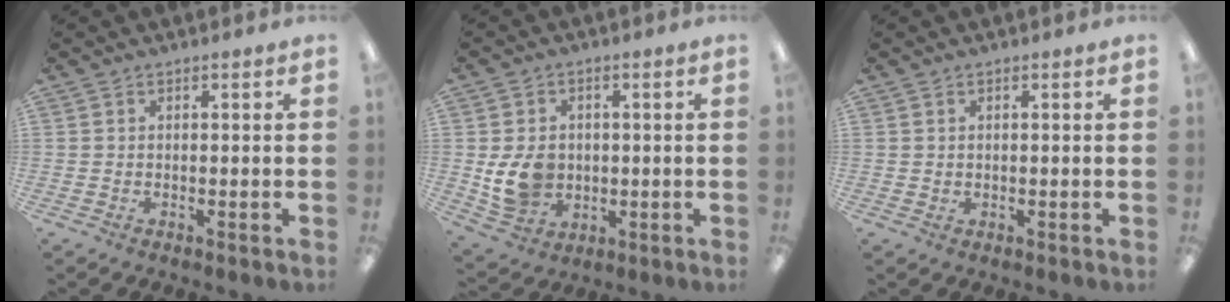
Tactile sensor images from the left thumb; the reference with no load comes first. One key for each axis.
{"total": 9.2, "fx": -0.3, "fy": 7.7, "fz": 5.1, "tx": -0.108, "ty": 0.011, "tz": 0.001}
{"total": 0.7, "fx": 0.4, "fy": 0.6, "fz": 0.0, "tx": -0.001, "ty": 0.003, "tz": 0.007}